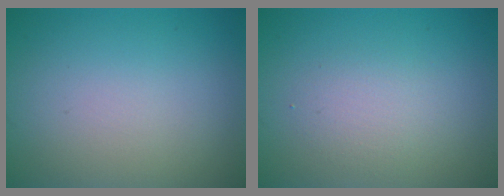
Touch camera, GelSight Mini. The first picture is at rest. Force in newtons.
{"total": 1.9, "press": 1.9, "slide": 0.1}